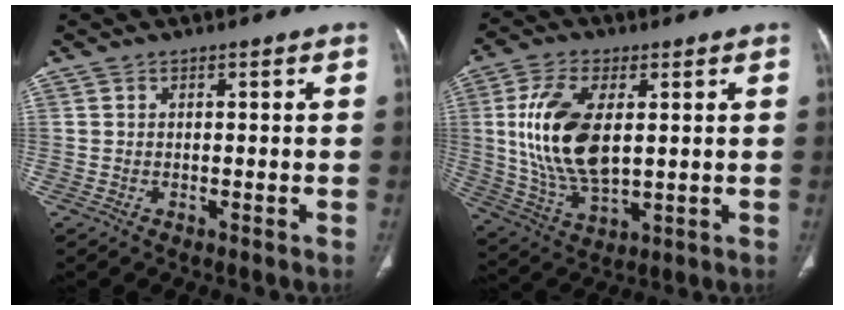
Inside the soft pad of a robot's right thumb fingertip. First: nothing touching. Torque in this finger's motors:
{"motor_torque": [-0.76, 2.41, 1.89, 0.11, 0.27]}